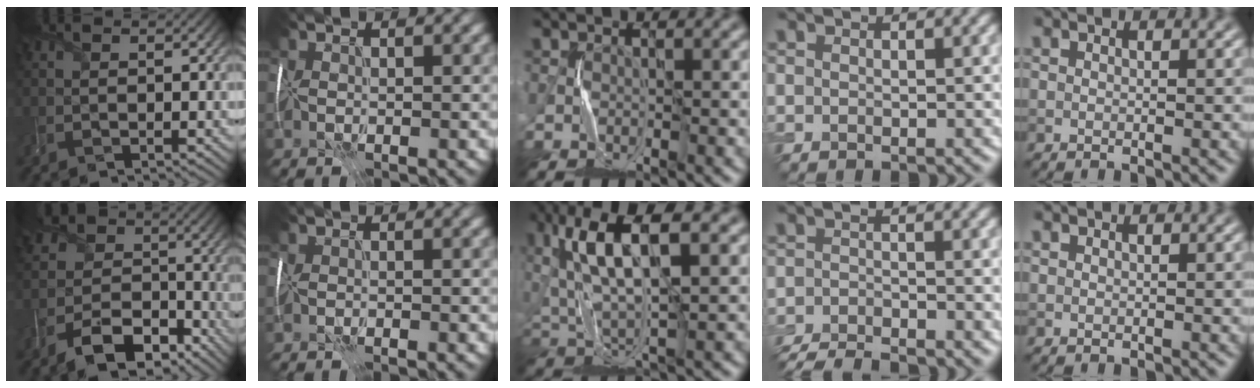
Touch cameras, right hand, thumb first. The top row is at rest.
{"thumb": {"total": 10.8, "force": [-6.5, 6.9, 5.2], "torque": [-0.092, -0.027, -0.124]}, "index": {"total": 1.3, "force": [-1.2, -0.4, -0.1], "torque": [0.006, -0.014, -0.018]}, "middle": {"total": 9.4, "force": [3.4, 3.2, 8.2], "torque": [-0.171, 0.012, 0.065]}, "ring": {"total": 4.7, "force": [-4.4, 0.6, 1.5], "torque": [-0.026, -0.009, -0.079]}}